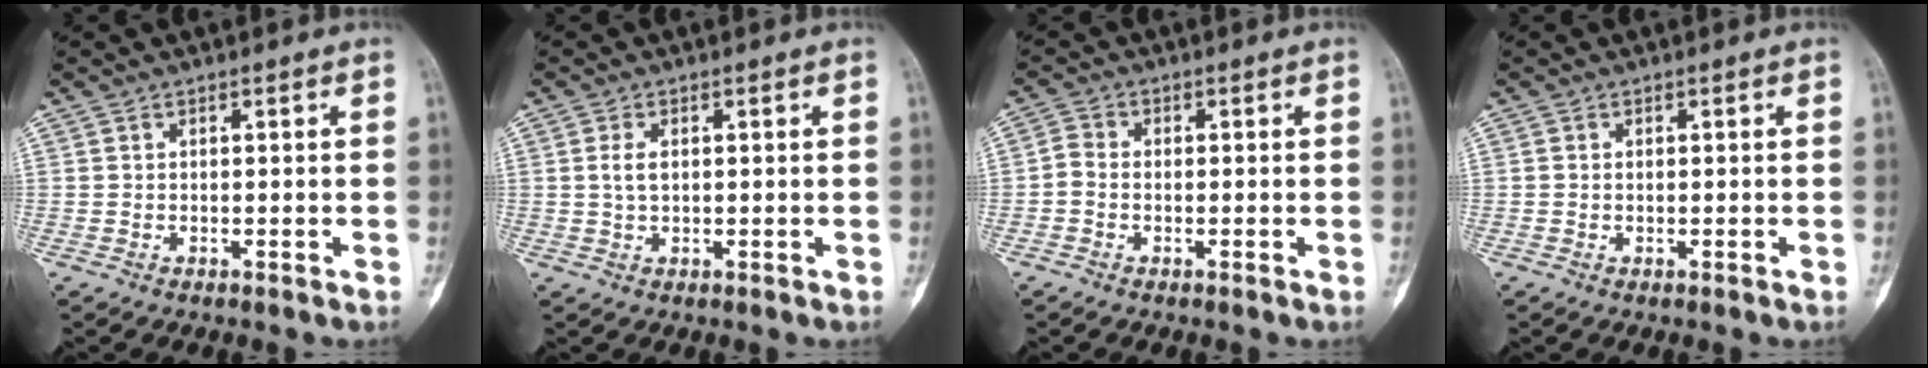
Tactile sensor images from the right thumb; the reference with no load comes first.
{"total": 2.5, "force": [0.4, 1.4, 2.1], "torque": [-0.039, 0.001, 0.009]}
{"total": 2.3, "force": [-0.7, 1.6, 1.5], "torque": [-0.024, 0.004, -0.027]}
{"total": 0.0}